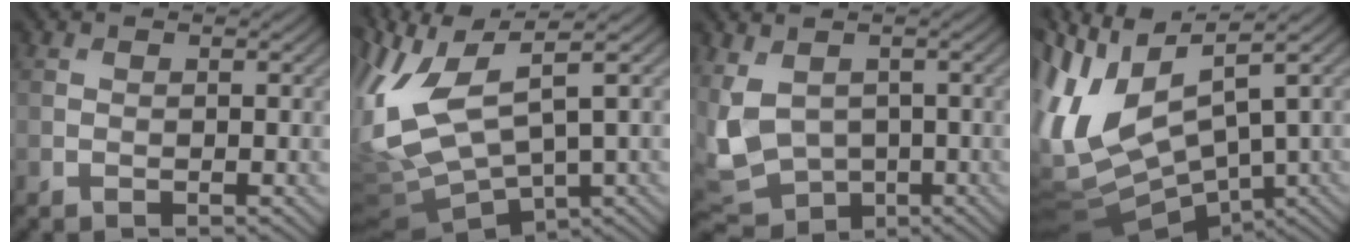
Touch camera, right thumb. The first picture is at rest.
{"total": 11.8, "force": [1.8, 4.7, 10.7], "torque": [-0.255, -0.007, 0.040]}
{"total": 9.3, "force": [-0.6, 6.6, 6.6], "torque": [-0.183, -0.031, -0.002]}
{"total": 14.3, "force": [0.0, 6.0, 13.0], "torque": [-0.307, 0.000, 0.024]}